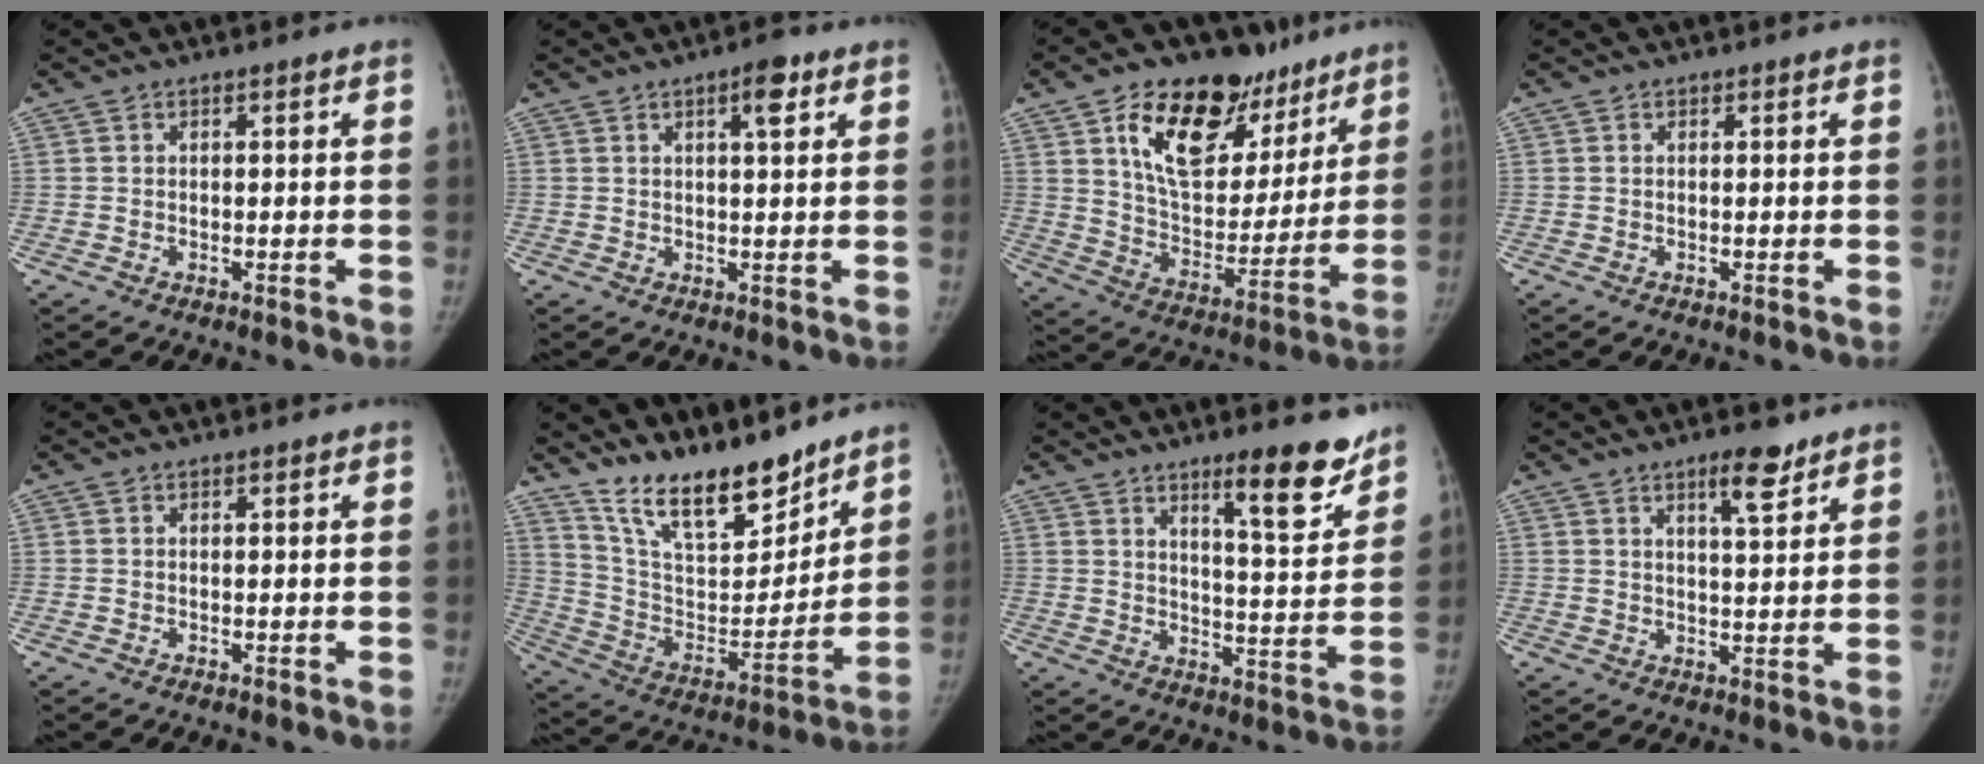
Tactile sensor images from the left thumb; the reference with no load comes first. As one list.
[{"total": 4.0, "force": [2.0, 1.0, 3.3], "torque": [-0.044, -0.006, 0.026]}, {"total": 24.4, "force": [13.8, 13.7, 14.8], "torque": [-0.180, -0.040, 0.230]}, {"total": 0.0}, {"total": 0.0}, {"total": 18.8, "force": [15.4, 6.1, 8.9], "torque": [-0.109, -0.098, 0.276]}, {"total": 11.7, "force": [8.3, 2.3, 7.9], "torque": [-0.088, -0.065, 0.126]}, {"total": 5.9, "force": [4.0, 1.5, 4.1], "torque": [-0.051, -0.028, 0.062]}]